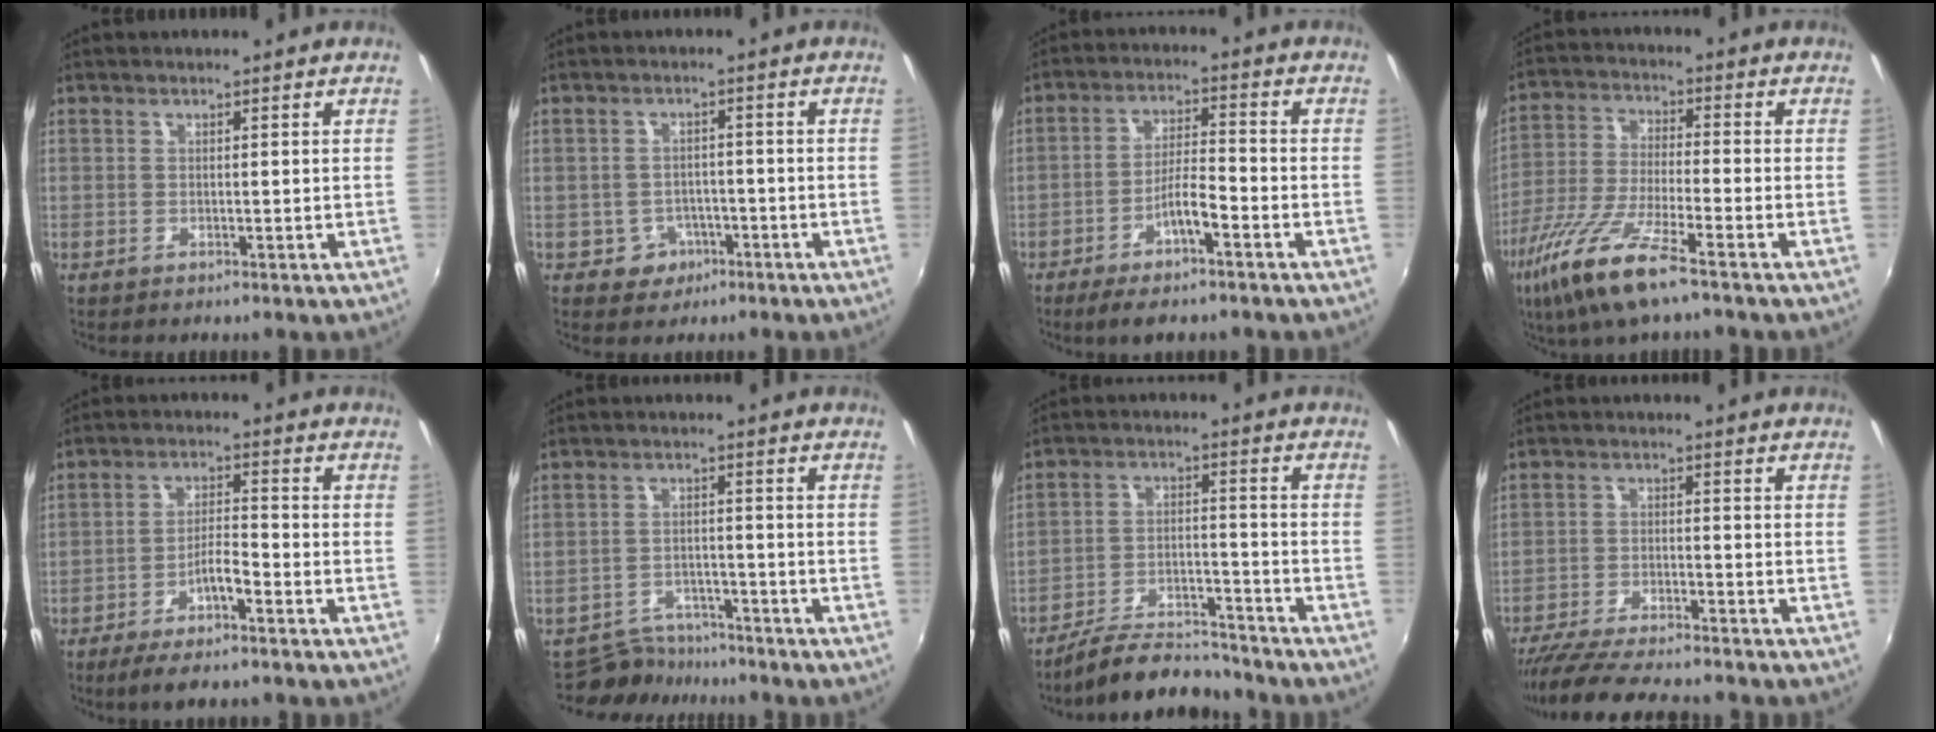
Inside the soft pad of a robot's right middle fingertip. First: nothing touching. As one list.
[{"total": 4.6, "force": [-2.2, 4.0, 0.8], "torque": [-0.027, 0.009, -0.025]}, {"total": 7.5, "force": [-4.4, 1.1, 6.0], "torque": [-0.124, -0.003, -0.078]}, {"total": 12.9, "force": [-8.0, 1.9, 9.9], "torque": [-0.210, -0.030, -0.160]}, {"total": 6.8, "force": [-4.4, 1.0, 5.0], "torque": [-0.111, -0.002, -0.076]}, {"total": 6.3, "force": [-5.9, 2.2, 0.0], "torque": [-0.017, 0.006, -0.095]}, {"total": 12.2, "force": [-11.2, 2.5, 4.0], "torque": [-0.097, -0.002, -0.177]}, {"total": 14.4, "force": [-12.8, 1.9, 6.4], "torque": [-0.138, -0.027, -0.208]}]